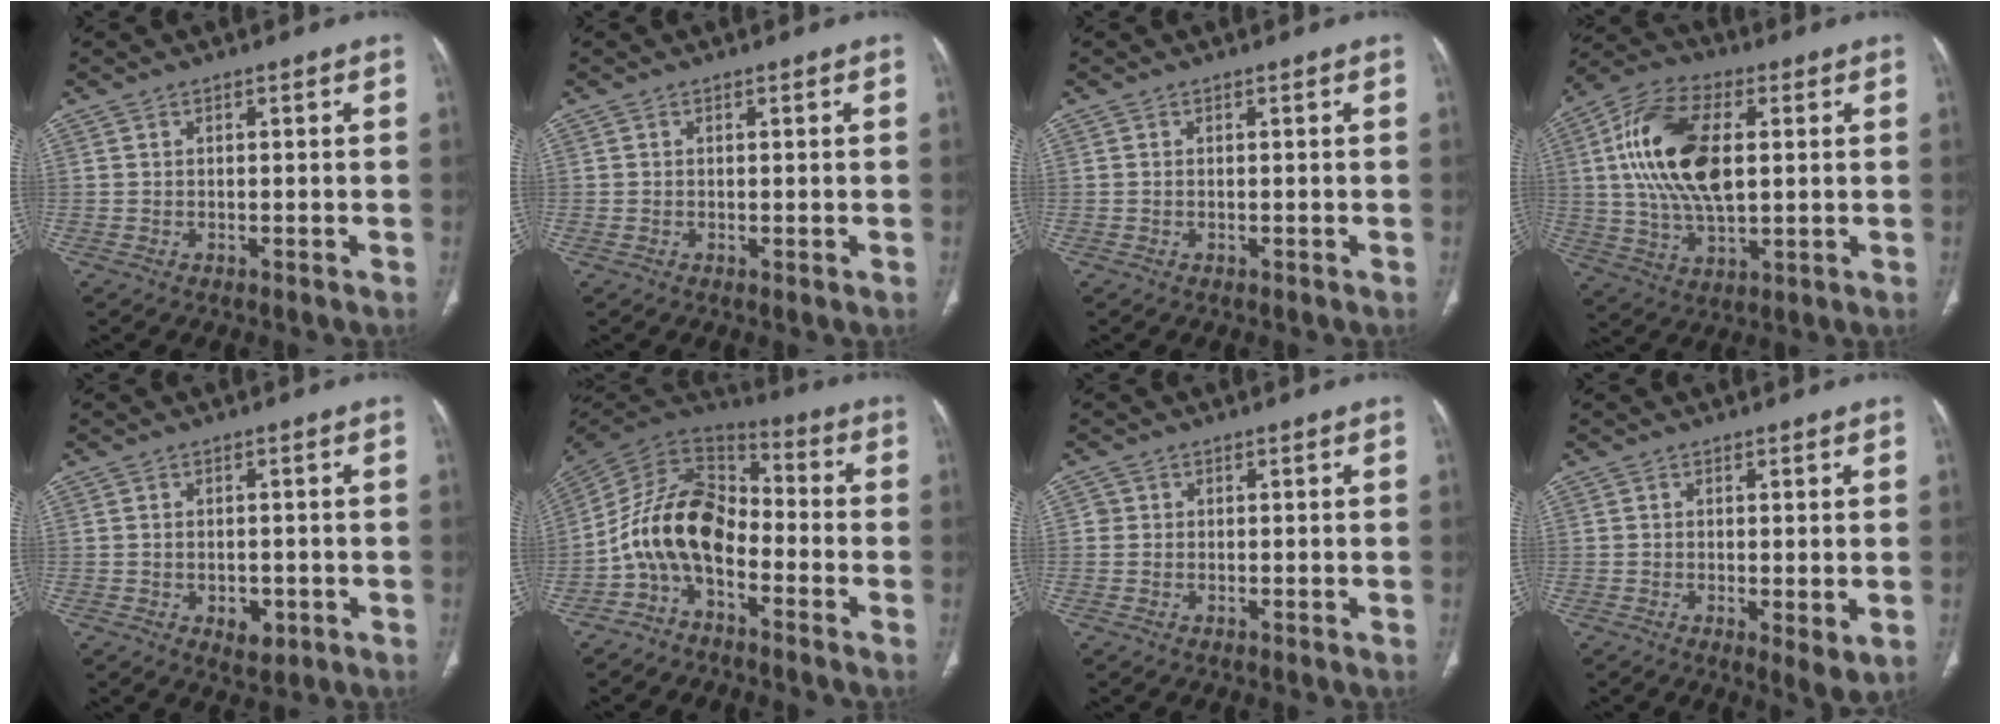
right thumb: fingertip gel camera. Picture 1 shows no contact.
{"total": 0.6, "force": [-0.1, 0.3, 0.5], "torque": [-0.013, -0.004, 0.001]}
{"total": 0.0}
{"total": 18.4, "force": [2.9, 9.7, 15.4], "torque": [-0.298, 0.008, 0.053]}
{"total": 3.9, "force": [-1.3, 2.5, 2.7], "torque": [-0.030, 0.001, -0.009]}
{"total": 14.1, "force": [-4.7, 8.6, 10.1], "torque": [-0.180, 0.081, -0.103]}
{"total": 1.1, "force": [0.1, 1.1, 0.1], "torque": [0.006, 0.003, 0.001]}
{"total": 4.0, "force": [-0.5, 1.3, 3.8], "torque": [-0.063, -0.016, -0.010]}